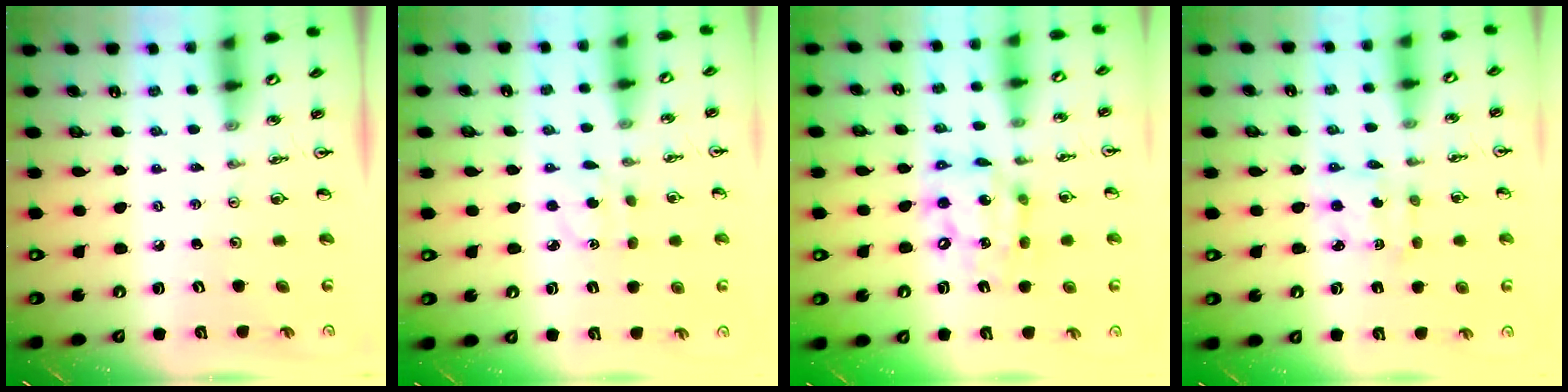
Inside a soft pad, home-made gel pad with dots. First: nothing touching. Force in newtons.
{"total": 3.0, "press": 2.9, "slide": 0.8}
{"total": 14.1, "press": 14.1, "slide": 1.0}
{"total": 2.3, "press": 2.3, "slide": 0.3}